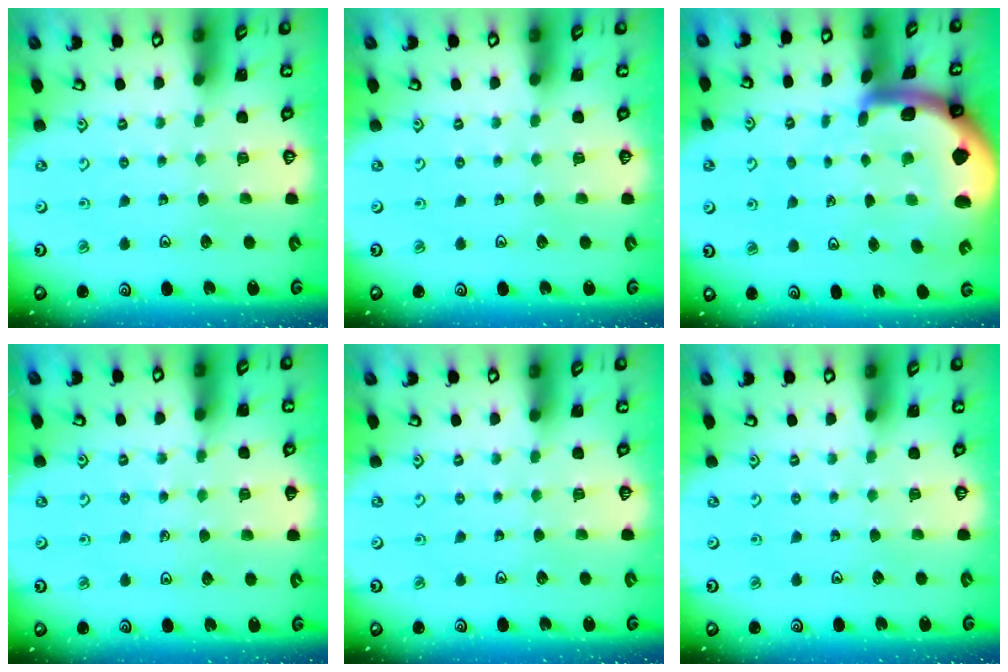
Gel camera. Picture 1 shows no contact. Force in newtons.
{"total": 0.0}
{"total": 6.2, "press": 6.1, "slide": 0.9}
{"total": 4.8, "press": 4.7, "slide": 1.2}
{"total": 0.0}
{"total": 0.0}